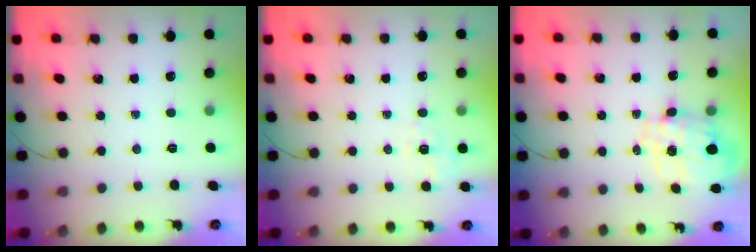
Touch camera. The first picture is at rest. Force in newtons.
{"total": 1.6, "press": 0.2, "slide": 1.6}
{"total": 1.5, "press": 1.5, "slide": 0.4}